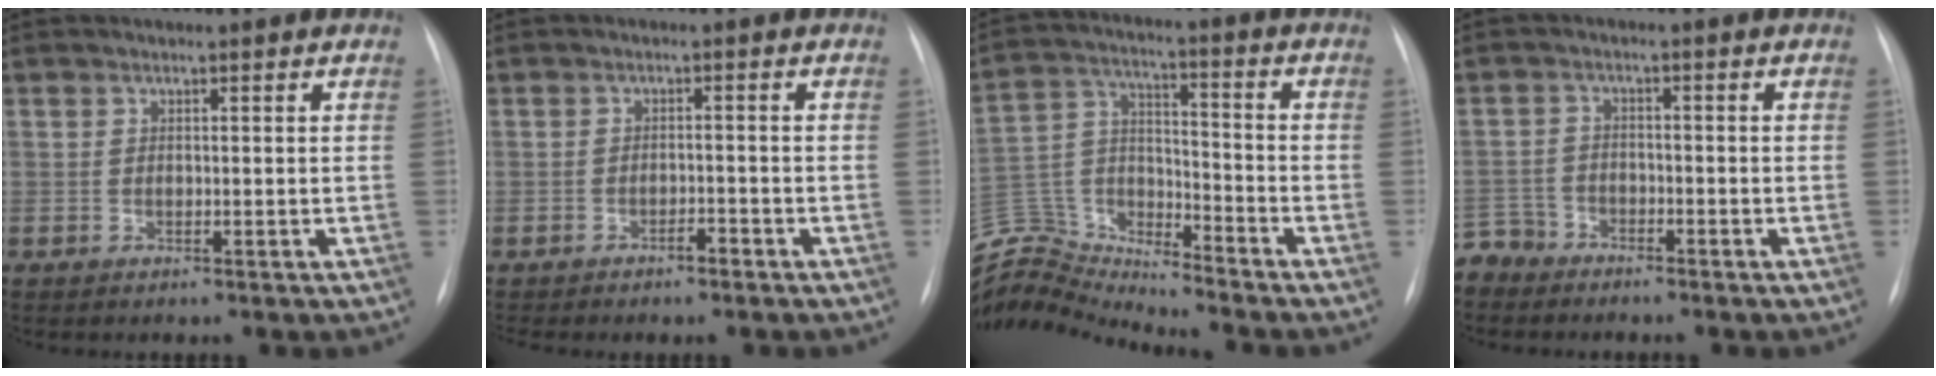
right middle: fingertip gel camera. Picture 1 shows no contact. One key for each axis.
{"total": 2.5, "fx": -2.0, "fy": 0.4, "fz": 1.5, "tx": -0.027, "ty": 0.003, "tz": -0.032}
{"total": 15.1, "fx": -15.0, "fy": 0.9, "fz": 0.9, "tx": -0.027, "ty": 0.053, "tz": -0.278}
{"total": 4.2, "fx": -3.8, "fy": 1.3, "fz": -1.0, "tx": 0.029, "ty": -0.003, "tz": -0.076}